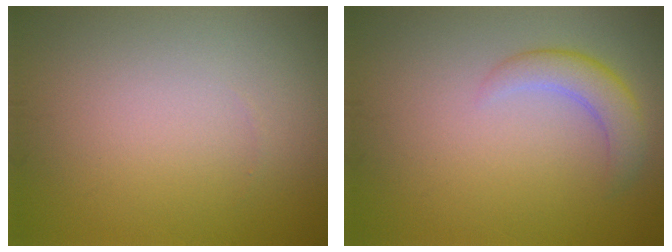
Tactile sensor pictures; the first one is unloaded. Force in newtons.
{"total": 2.7, "press": 2.7, "slide": 0.2}